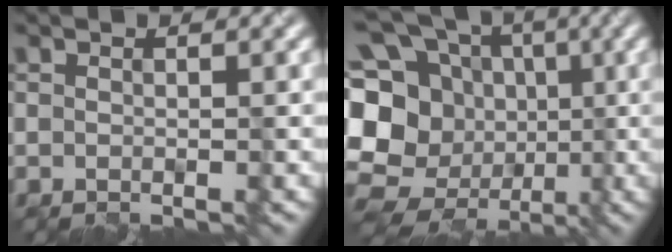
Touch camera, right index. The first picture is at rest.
{"total": 19.6, "force": [-3.7, 17.5, 8.0], "torque": [-0.183, 0.020, -0.087]}